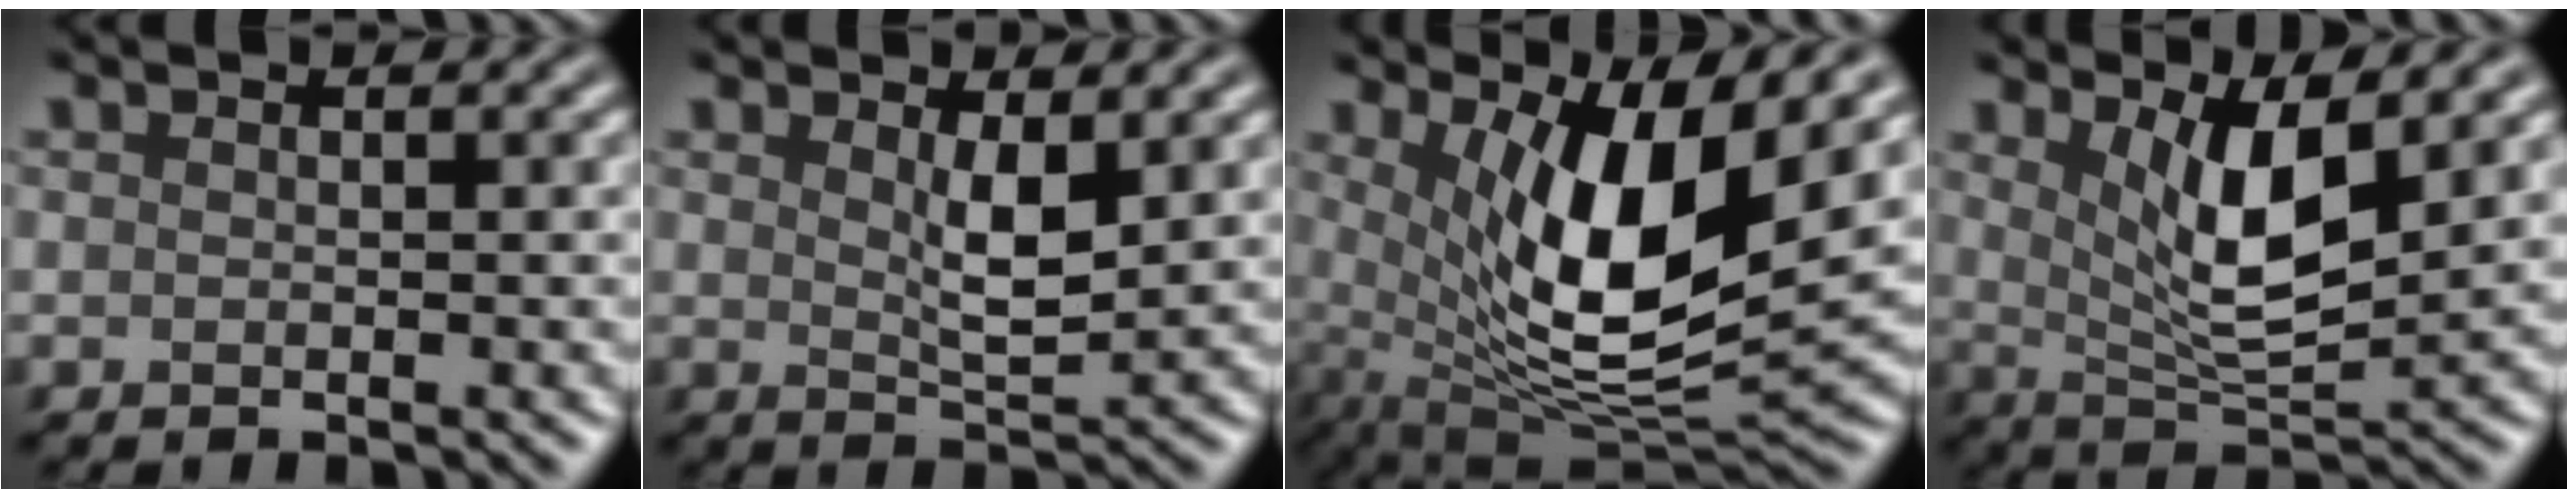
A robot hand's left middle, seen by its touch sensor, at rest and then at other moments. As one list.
[{"total": 2.9, "force": [1.2, 0.7, 2.5], "torque": [-0.046, -0.008, 0.022]}, {"total": 10.5, "force": [3.1, 3.3, 9.4], "torque": [-0.161, -0.021, 0.059]}, {"total": 5.9, "force": [2.3, 1.7, 5.2], "torque": [-0.093, -0.014, 0.047]}]